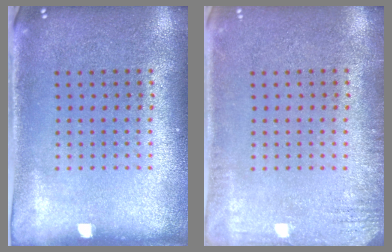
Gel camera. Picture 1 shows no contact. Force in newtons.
{"total": 1.7, "press": 1.7, "slide": 0.2}